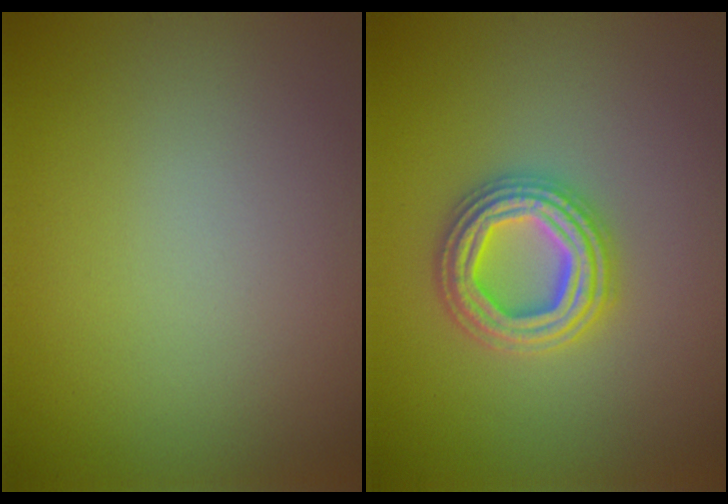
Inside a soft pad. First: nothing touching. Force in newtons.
{"total": 4.7, "press": 4.7, "slide": 0.7}